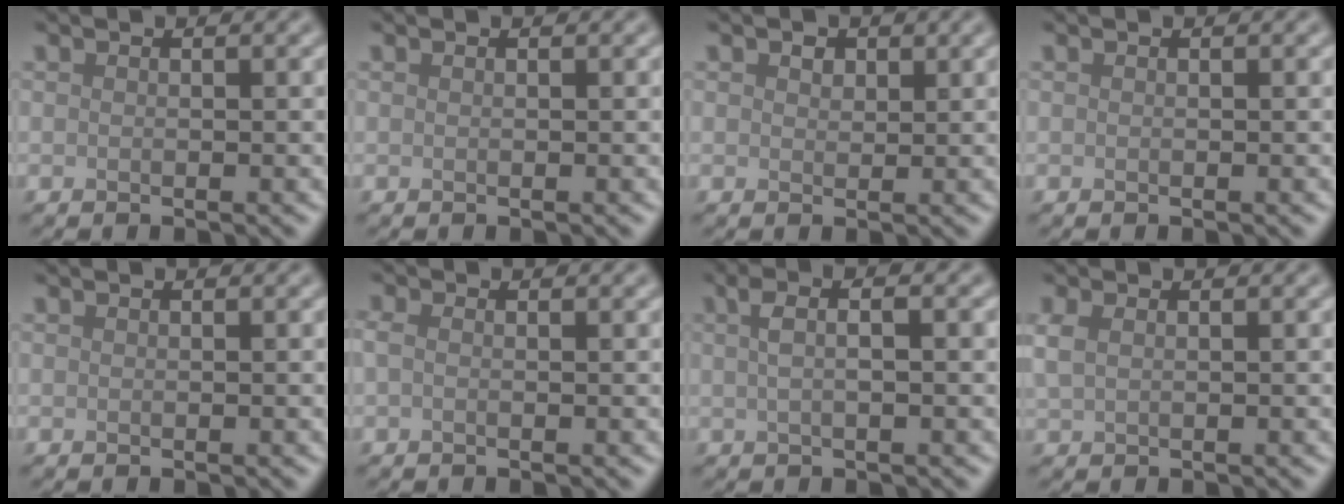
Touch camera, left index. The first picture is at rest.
{"total": 0.0}
{"total": 1.1, "force": [0.7, 0.7, 0.4], "torque": [-0.008, 0.000, 0.011]}
{"total": 0.0}
{"total": 0.0}
{"total": 1.1, "force": [0.1, 0.7, 0.8], "torque": [-0.020, -0.001, -0.002]}
{"total": 3.1, "force": [0.9, 1.0, 2.8], "torque": [-0.041, 0.004, 0.007]}
{"total": 1.5, "force": [0.5, 1.0, 1.1], "torque": [-0.028, 0.003, 0.014]}